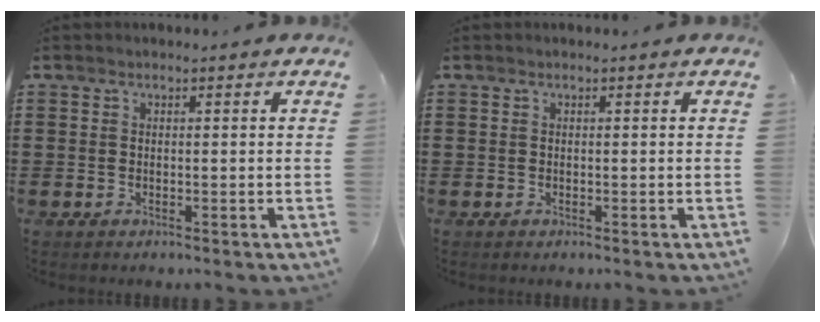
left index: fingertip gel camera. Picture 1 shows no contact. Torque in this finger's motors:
{"motor_torque": [0.00, 0.00, 0.01, 0.00]}